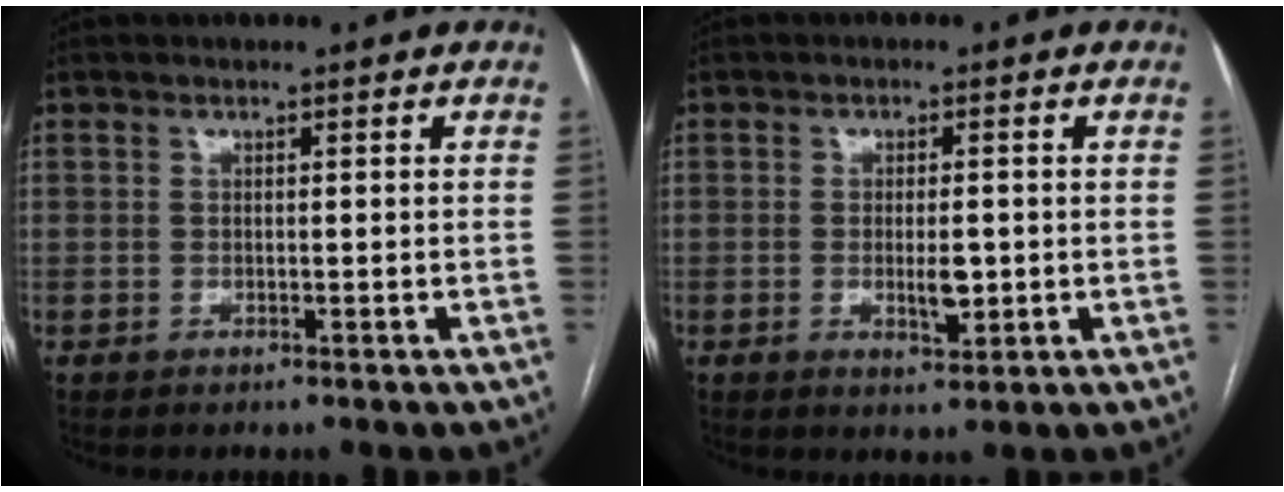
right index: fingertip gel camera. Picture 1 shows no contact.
{"total": 3.7, "force": [-0.5, 1.3, 3.4], "torque": [-0.057, -0.003, -0.004]}